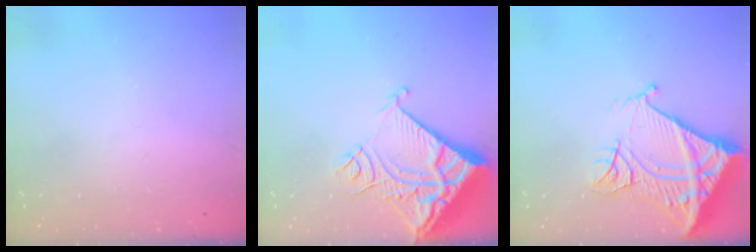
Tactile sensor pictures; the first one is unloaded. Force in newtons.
{"total": 12.8, "press": 12.7, "slide": 1.7}
{"total": 17.6, "press": 17.4, "slide": 2.1}